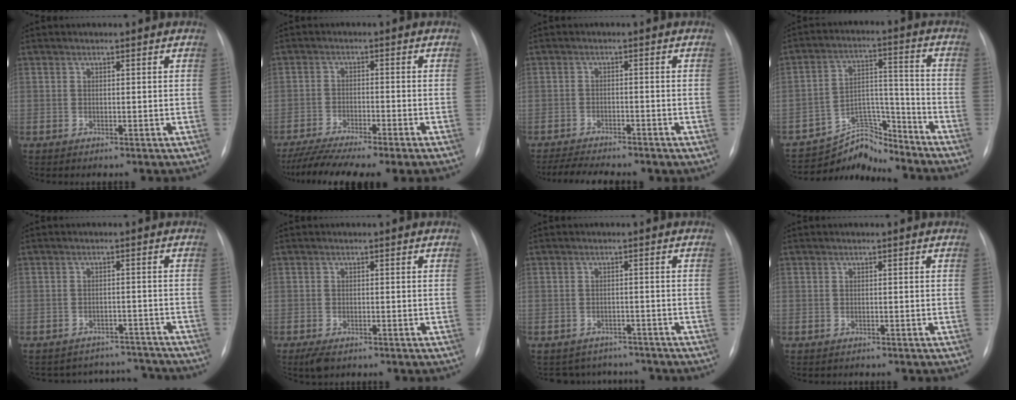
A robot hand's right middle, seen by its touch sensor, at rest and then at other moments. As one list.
[{"total": 10.2, "force": [-8.3, 0.0, 5.9], "torque": [-0.092, -0.019, -0.132]}, {"total": 7.5, "force": [-6.3, 1.7, 3.8], "torque": [-0.064, -0.005, -0.092]}, {"total": 8.8, "force": [-8.6, 1.6, -0.8], "torque": [0.017, 0.051, -0.150]}, {"total": 9.2, "force": [-8.8, 2.7, -0.7], "torque": [0.015, 0.033, -0.107]}, {"total": 2.6, "force": [-1.8, 1.1, 1.5], "torque": [-0.033, -0.005, -0.025]}, {"total": 6.3, "force": [-5.8, 2.6, 0.0], "torque": [0.005, 0.016, -0.068]}, {"total": 0.8, "force": [-0.6, 0.5, -0.2], "torque": [-0.005, 0.002, -0.011]}]